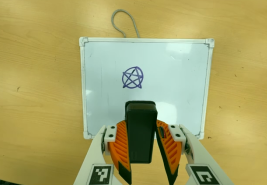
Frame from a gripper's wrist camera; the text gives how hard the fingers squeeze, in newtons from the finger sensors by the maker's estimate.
{"total": 6.7, "left": 5.6, "right": 7.8}